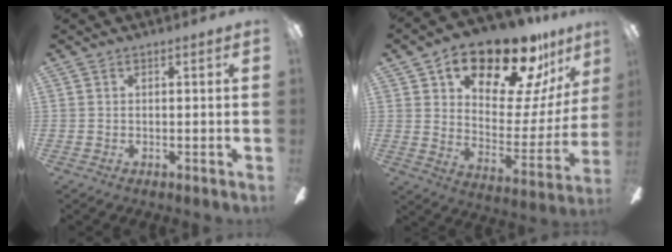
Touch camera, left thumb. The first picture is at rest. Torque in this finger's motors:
{"motor_torque": [1.42, 1.37, 1.33, -1.45, 0.14]}